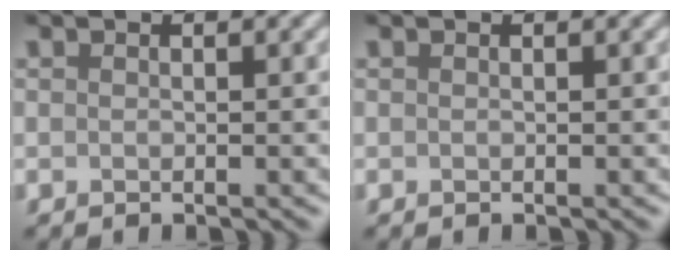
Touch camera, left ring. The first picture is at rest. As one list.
[{"total": 0.0}]